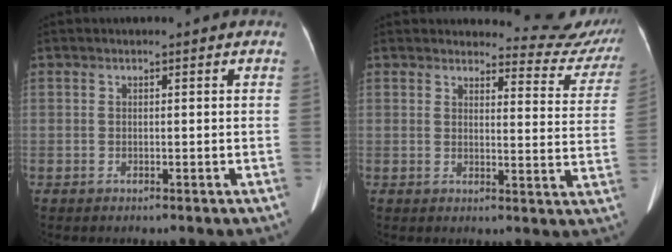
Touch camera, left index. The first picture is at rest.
{"total": 11.2, "force": [11.0, 1.7, -0.6], "torque": [0.040, -0.067, 0.096]}